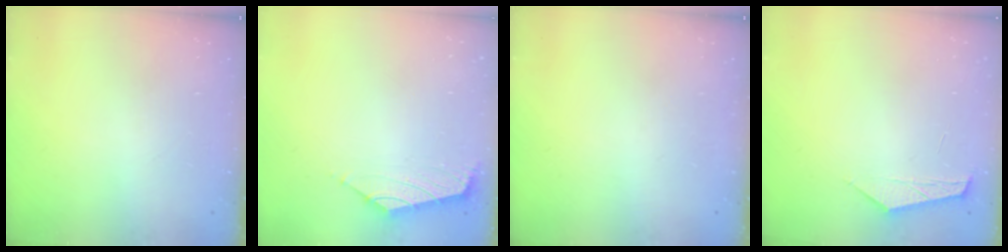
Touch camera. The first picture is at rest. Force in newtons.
{"total": 1.8, "press": 1.6, "slide": 0.7}
{"total": 0.0}
{"total": 2.7, "press": 2.7, "slide": 0.4}